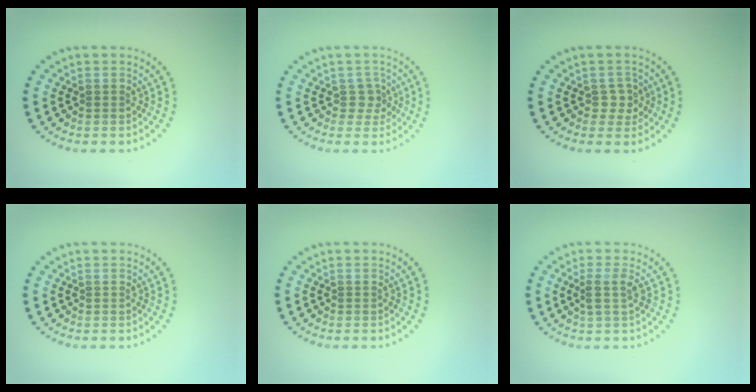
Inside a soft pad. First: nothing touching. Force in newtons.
{"total": 1.7, "press": 1.4, "slide": 1.1}
{"total": 1.7, "press": 1.5, "slide": 0.8}
{"total": 0.0}
{"total": 0.0}
{"total": 1.6, "press": 1.3, "slide": 0.9}